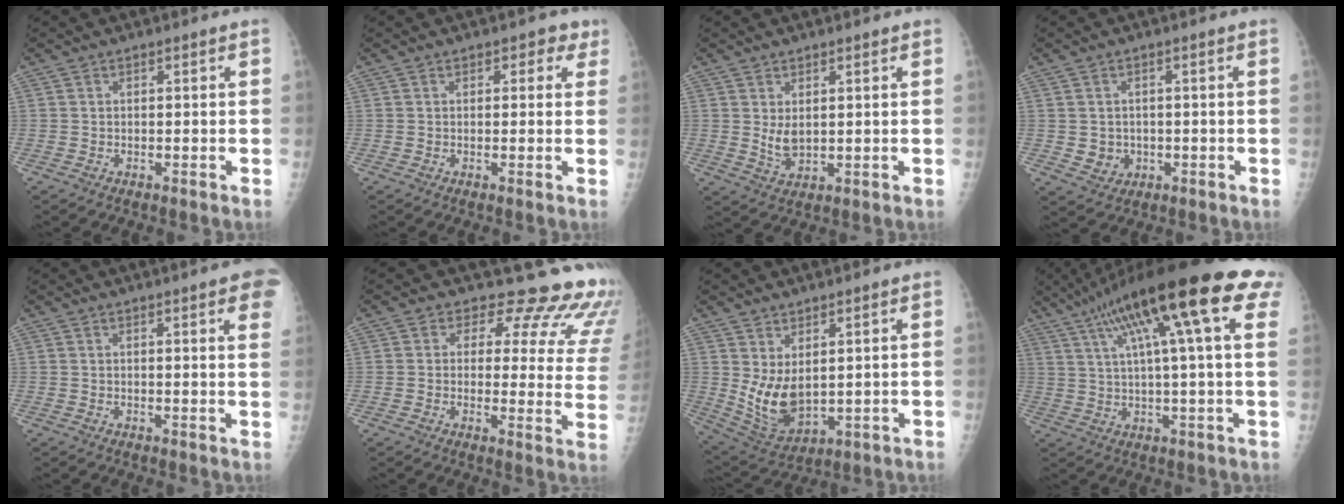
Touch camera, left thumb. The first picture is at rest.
{"total": 2.9, "force": [1.5, 2.0, 1.4], "torque": [0.013, -0.002, 0.010]}
{"total": 4.0, "force": [1.2, 2.4, 3.0], "torque": [-0.049, -0.017, 0.030]}
{"total": 3.8, "force": [-0.4, 3.5, 1.4], "torque": [-0.009, 0.000, 0.005]}
{"total": 11.1, "force": [6.9, 2.2, 8.4], "torque": [-0.081, -0.020, 0.067]}
{"total": 17.8, "force": [14.4, 7.7, 7.2], "torque": [-0.042, -0.100, 0.137]}
{"total": 9.8, "force": [2.4, 5.5, 7.8], "torque": [-0.130, -0.032, 0.066]}
{"total": 23.1, "force": [11.4, 3.4, 19.8], "torque": [-0.313, 0.026, 0.161]}